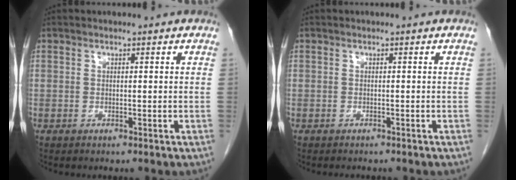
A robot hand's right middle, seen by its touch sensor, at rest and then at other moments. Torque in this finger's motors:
{"motor_torque": [0.51, -0.12, -0.02, 0.00]}